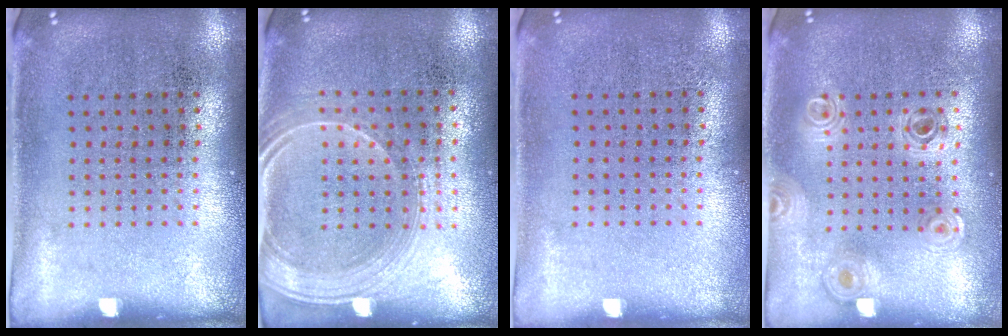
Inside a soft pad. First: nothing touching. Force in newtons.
{"total": 1.7, "press": 1.5, "slide": 0.9}
{"total": 0.0}
{"total": 0.8, "press": 0.8, "slide": 0.1}